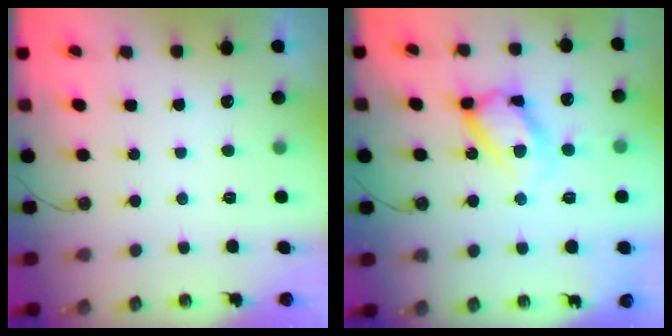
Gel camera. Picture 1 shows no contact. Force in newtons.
{"total": 16.7, "press": 16.6, "slide": 1.6}